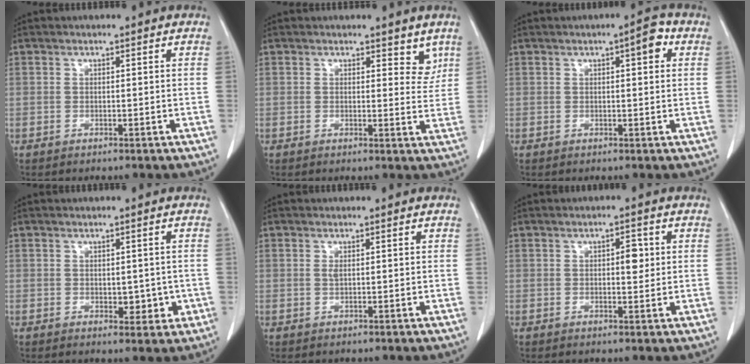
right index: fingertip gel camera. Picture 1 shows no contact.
{"total": 3.5, "force": [2.6, 1.9, 1.5], "torque": [0.003, -0.013, 0.029]}
{"total": 3.5, "force": [1.3, 0.8, 3.2], "torque": [-0.040, 0.008, 0.015]}
{"total": 3.8, "force": [-0.5, 2.3, 3.1], "torque": [-0.032, 0.003, 0.003]}
{"total": 0.7, "force": [0.2, 0.2, 0.7], "torque": [-0.014, -0.002, 0.003]}
{"total": 2.6, "force": [0.4, 1.1, 2.3], "torque": [-0.032, 0.002, 0.005]}